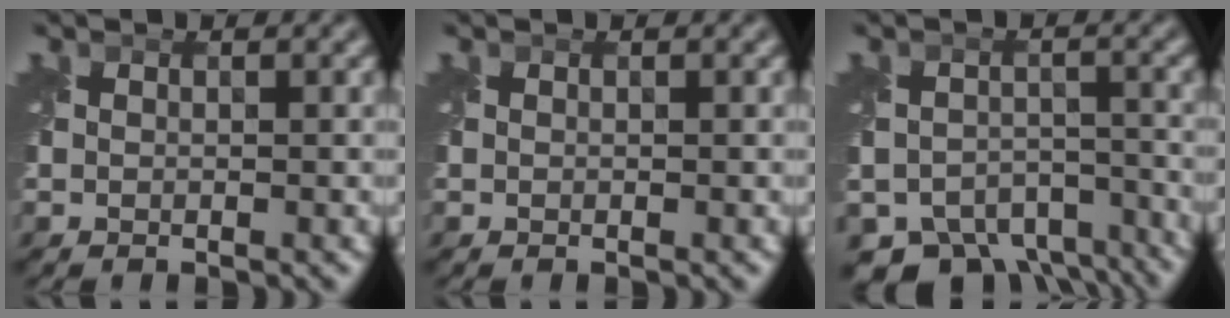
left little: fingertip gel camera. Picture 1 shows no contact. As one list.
[{"total": 0.0}, {"total": 10.3, "force": [-8.6, 4.9, 2.9], "torque": [-0.032, -0.016, -0.116]}]